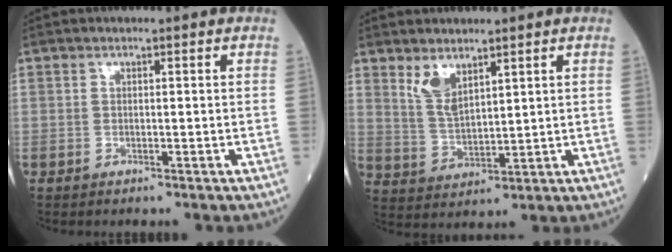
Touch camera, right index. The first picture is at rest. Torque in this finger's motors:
{"motor_torque": [0.09, 0.12, 0.07, 0.05]}